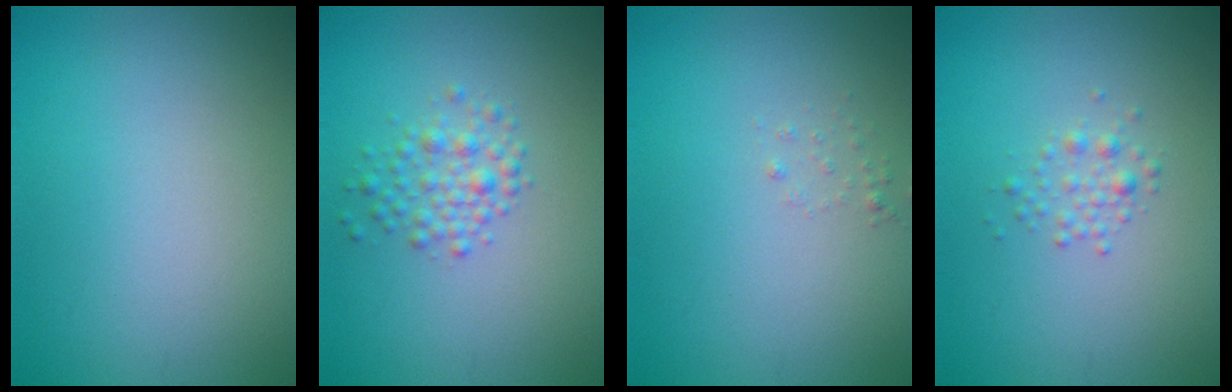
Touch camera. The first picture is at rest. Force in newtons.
{"total": 2.2, "press": 2.2, "slide": 0.1}
{"total": 0.6, "press": 0.6, "slide": 0.1}
{"total": 1.2, "press": 1.2, "slide": 0.1}